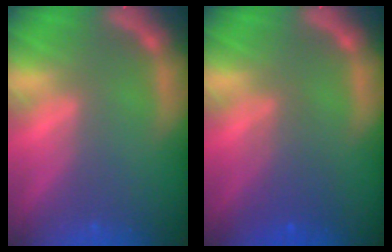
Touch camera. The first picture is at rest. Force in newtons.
{"total": 3.0}